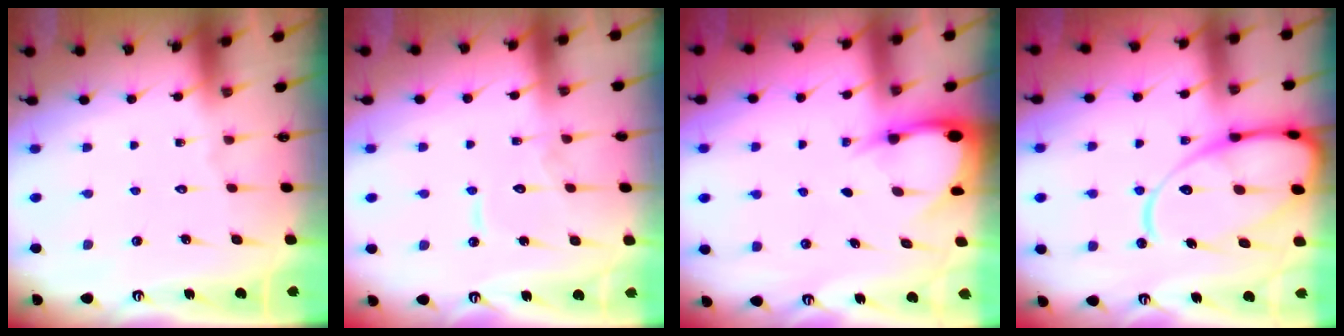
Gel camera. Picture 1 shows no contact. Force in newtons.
{"total": 7.6, "press": 7.6, "slide": 0.6}
{"total": 3.7, "press": 3.7, "slide": 0.5}
{"total": 18.3, "press": 18.2, "slide": 2.0}